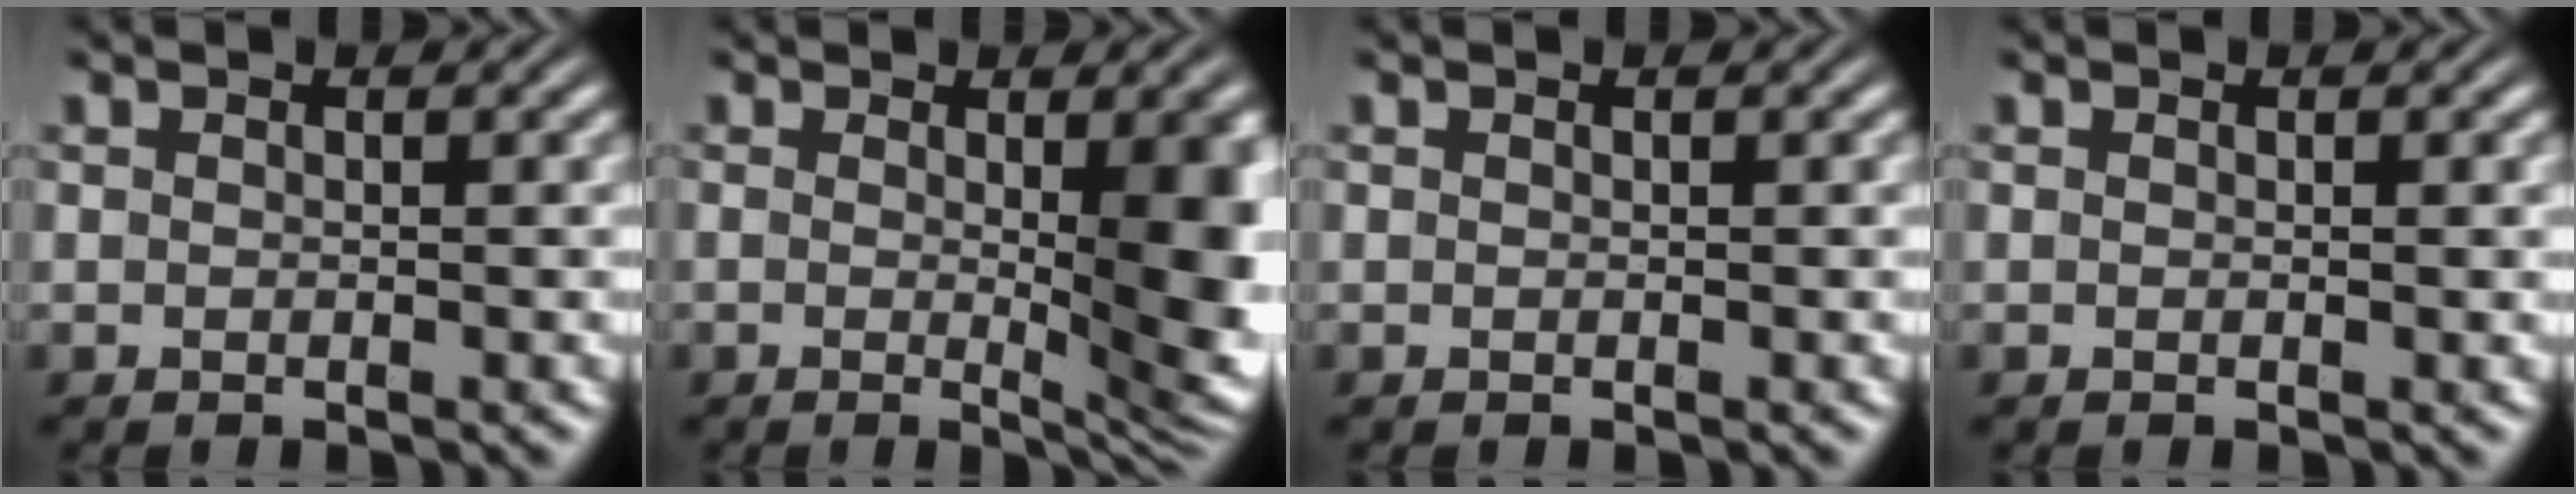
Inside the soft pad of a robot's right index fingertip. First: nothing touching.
{"total": 7.3, "force": [-0.6, 1.7, 7.0], "torque": [-0.087, -0.021, -0.005]}
{"total": 0.0}
{"total": 0.0}